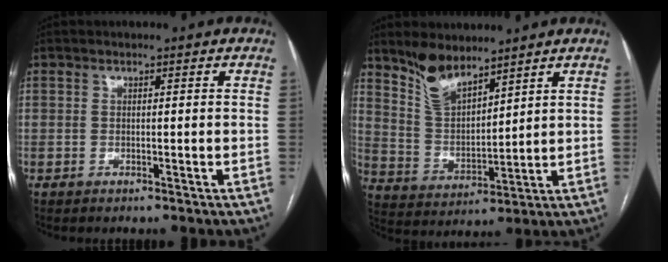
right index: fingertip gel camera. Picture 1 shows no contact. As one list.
[{"total": 8.2, "force": [6.9, 2.6, 3.6], "torque": [-0.076, -0.003, 0.148]}]